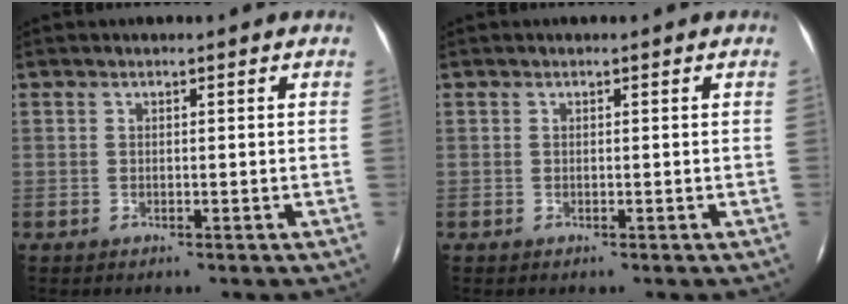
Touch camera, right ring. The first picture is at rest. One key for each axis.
{"total": 0.0}